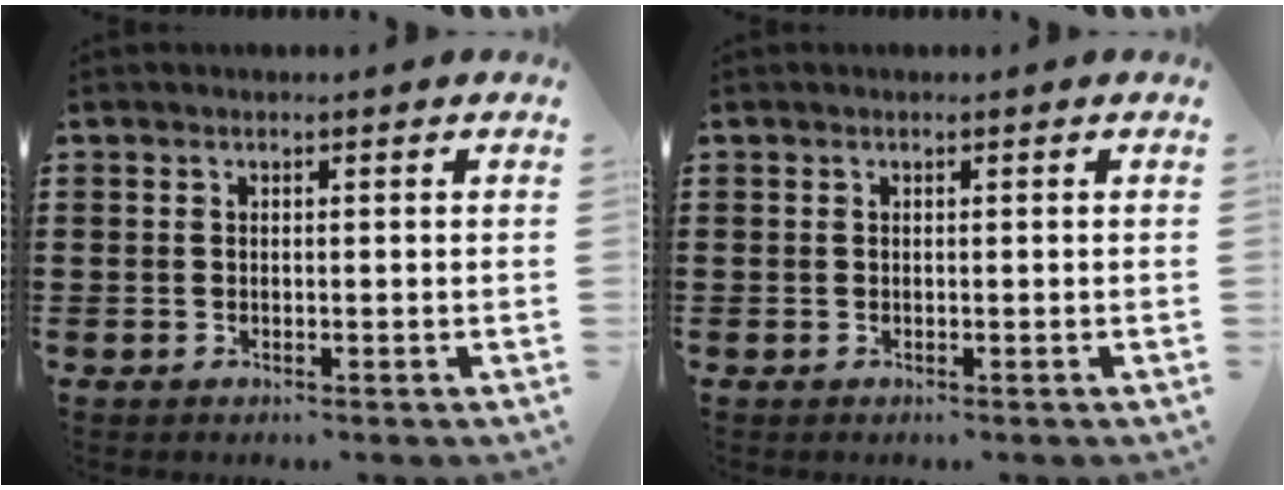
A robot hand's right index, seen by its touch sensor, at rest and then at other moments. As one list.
[{"total": 0.0}]